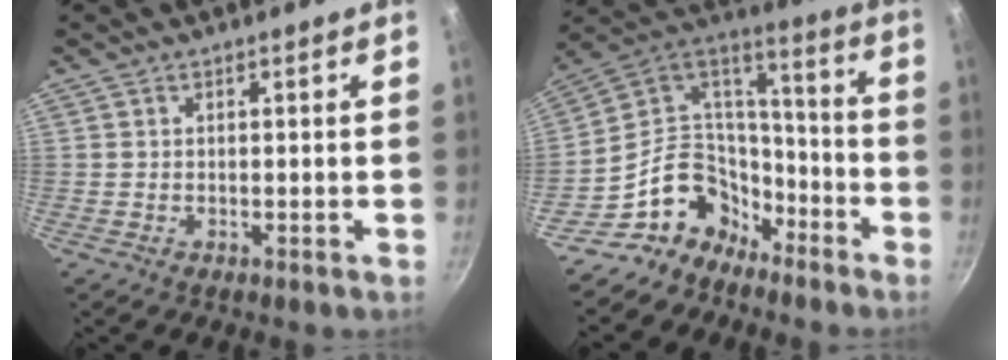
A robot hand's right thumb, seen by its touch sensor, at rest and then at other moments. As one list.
[{"total": 15.8, "force": [-10.1, 11.0, 5.0], "torque": [-0.040, 0.114, -0.191]}]